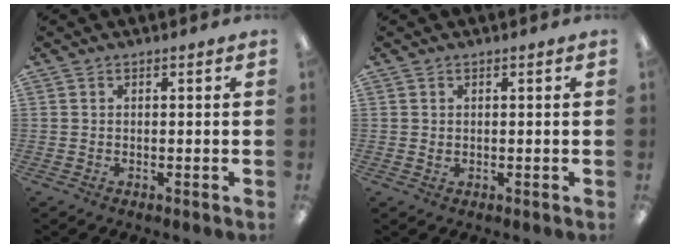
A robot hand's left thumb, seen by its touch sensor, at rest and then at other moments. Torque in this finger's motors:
{"motor_torque": [-0.22, 0.05, -0.16, 0.14, 0.01]}